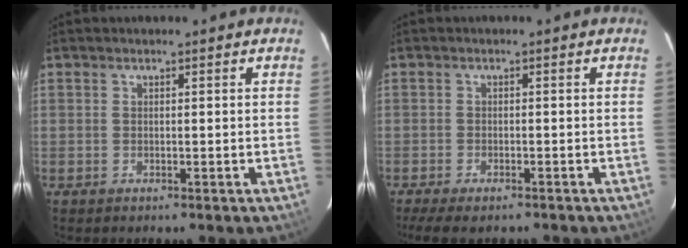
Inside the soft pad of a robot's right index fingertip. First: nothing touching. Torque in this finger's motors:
{"motor_torque": [0.91, -0.88, 0.24, 0.06]}